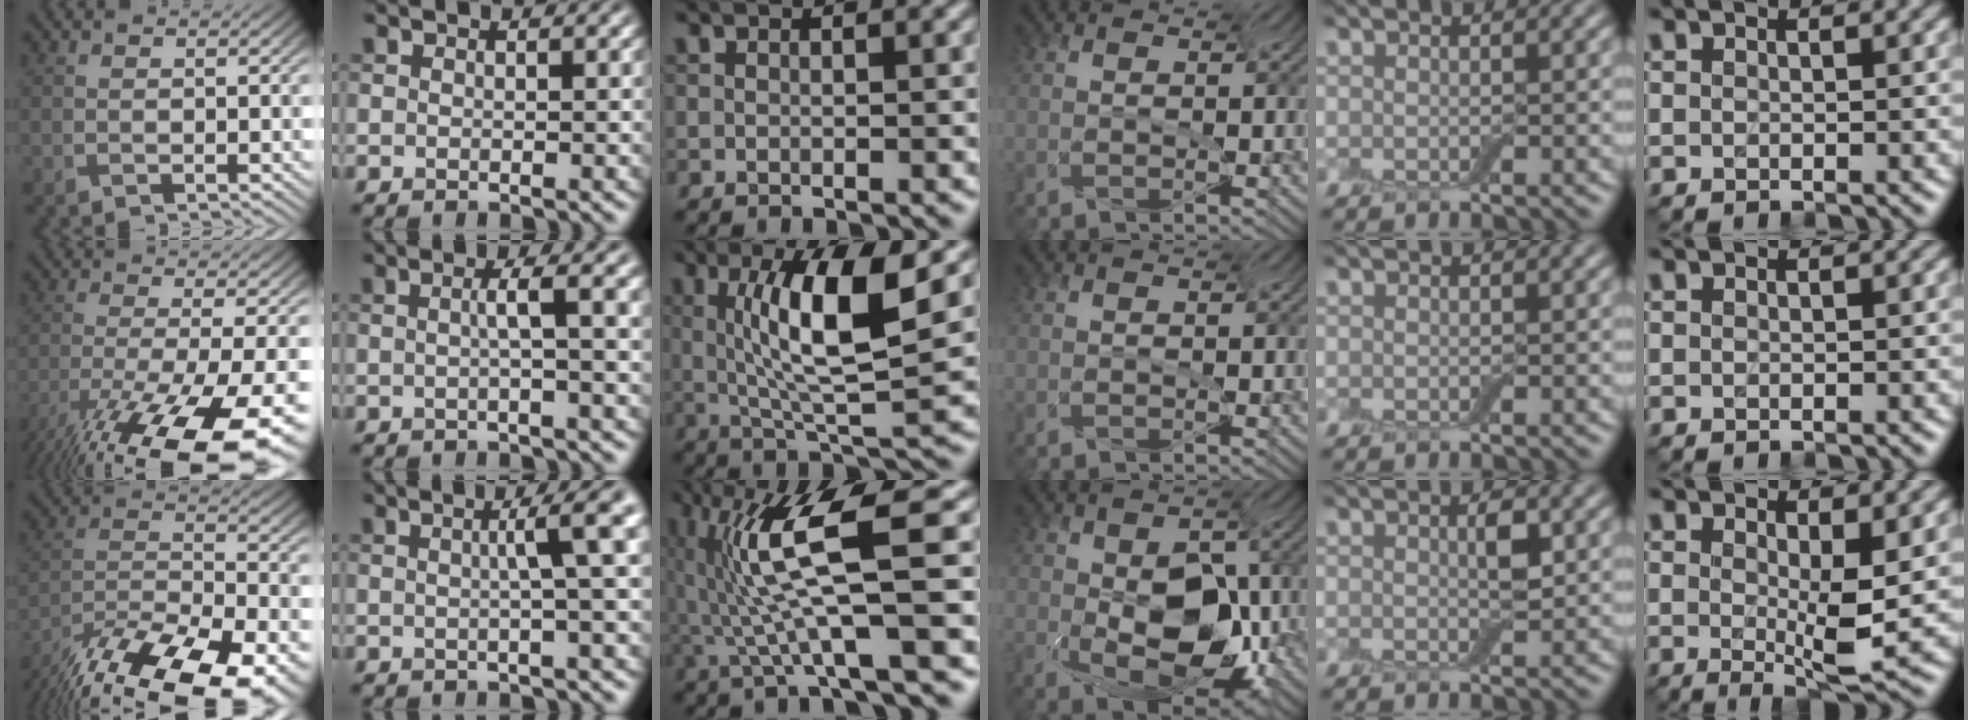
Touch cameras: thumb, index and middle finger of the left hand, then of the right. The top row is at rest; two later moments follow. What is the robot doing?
{"motion": "screw", "object": "jar lid"}